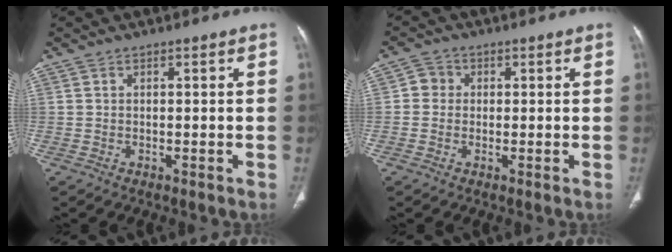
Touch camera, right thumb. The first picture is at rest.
{"total": 2.8, "force": [0.1, 2.7, 0.9], "torque": [0.003, 0.006, -0.004]}